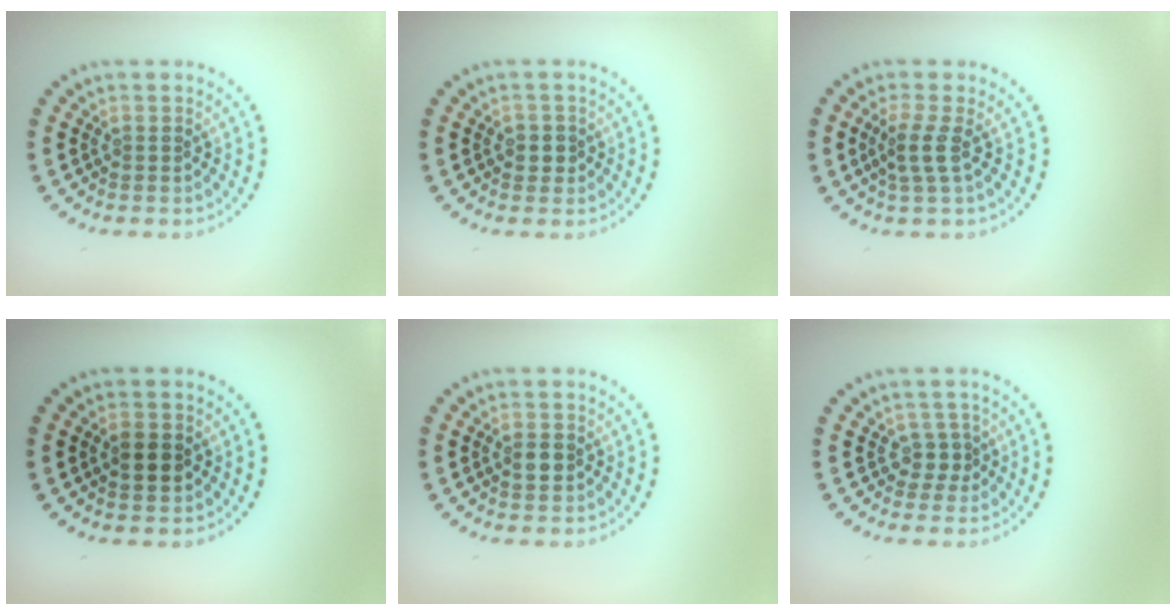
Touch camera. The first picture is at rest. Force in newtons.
{"total": 1.3, "press": 1.3, "slide": 0.4}
{"total": 2.1, "press": 1.6, "slide": 1.3}
{"total": 2.3, "press": 2.3, "slide": 0.1}
{"total": 1.5, "press": 1.4, "slide": 0.3}
{"total": 1.6, "press": 1.1, "slide": 1.1}